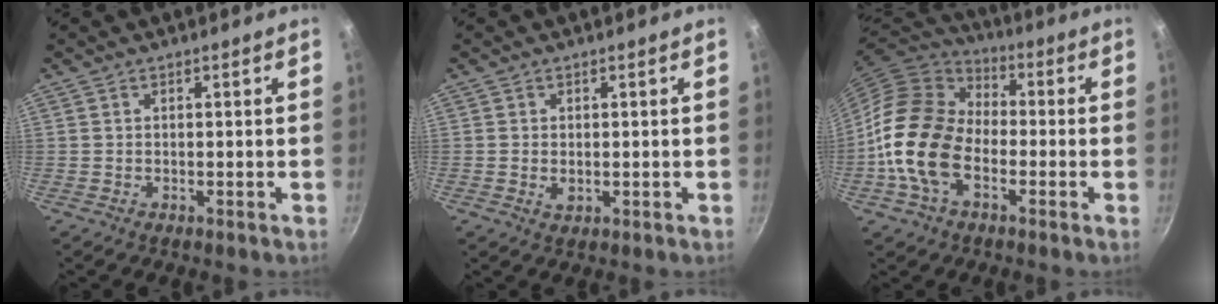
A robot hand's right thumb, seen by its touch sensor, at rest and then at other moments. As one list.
[{"total": 1.9, "force": [-0.1, 1.3, 1.4], "torque": [-0.023, -0.003, 0.000]}, {"total": 17.6, "force": [-4.0, 11.7, 12.5], "torque": [-0.209, 0.030, -0.094]}]